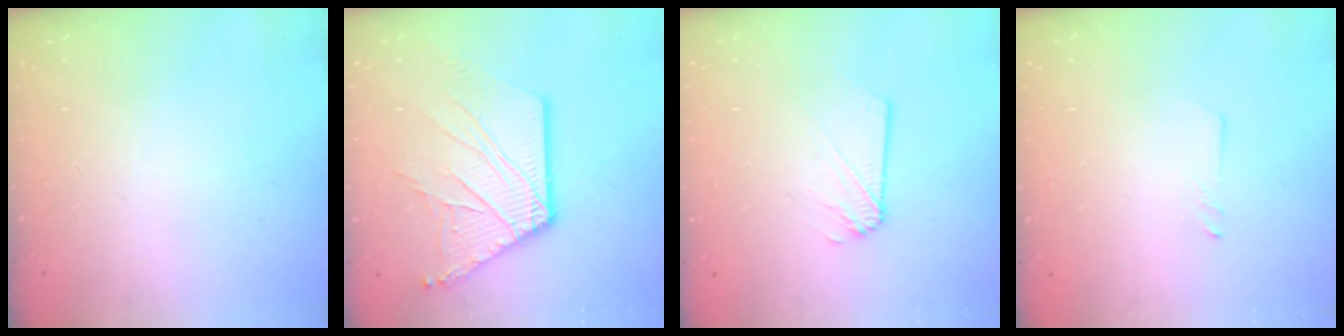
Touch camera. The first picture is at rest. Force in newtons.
{"total": 13.2, "press": 13.1, "slide": 1.6}
{"total": 2.3, "press": 2.3, "slide": 0.2}
{"total": 1.3, "press": 1.2, "slide": 0.1}